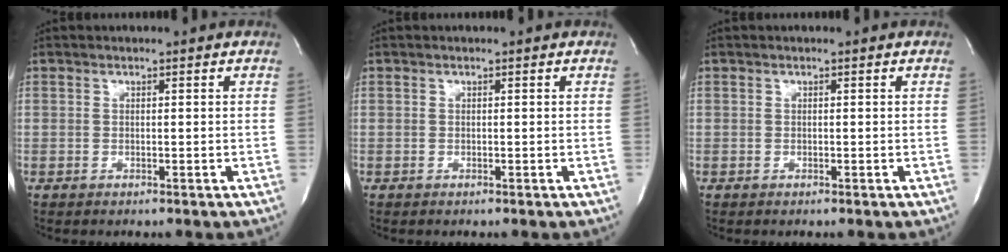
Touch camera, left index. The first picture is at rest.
{"total": 0.0}
{"total": 0.0}